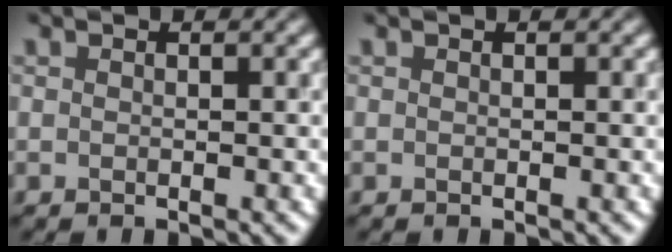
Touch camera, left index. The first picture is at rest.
{"total": 0.0}